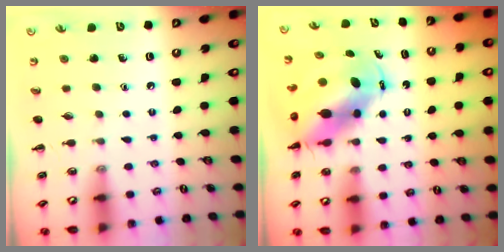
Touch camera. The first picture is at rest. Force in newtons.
{"total": 7.8, "press": 7.5, "slide": 1.9}